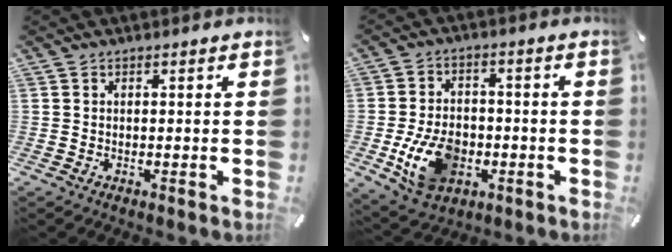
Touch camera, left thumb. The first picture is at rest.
{"total": 12.1, "force": [-3.2, 8.8, 7.7], "torque": [-0.152, 0.008, -0.055]}